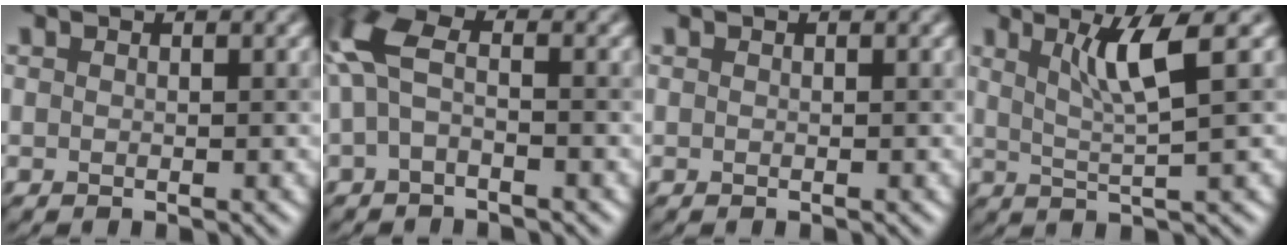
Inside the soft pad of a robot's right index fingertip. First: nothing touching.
{"total": 3.6, "force": [-0.1, 1.7, 3.2], "torque": [-0.086, 0.012, -0.008]}
{"total": 0.0}
{"total": 4.0, "force": [1.9, 0.3, 3.5], "torque": [-0.070, -0.003, 0.041]}